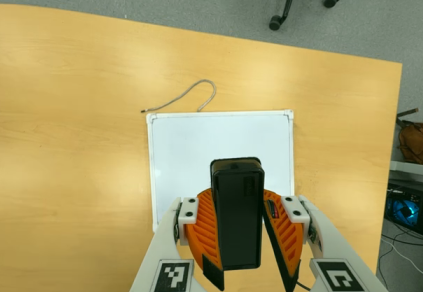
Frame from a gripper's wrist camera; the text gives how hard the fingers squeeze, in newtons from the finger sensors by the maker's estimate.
{"total": 7.6, "left": 8.6, "right": 6.6}